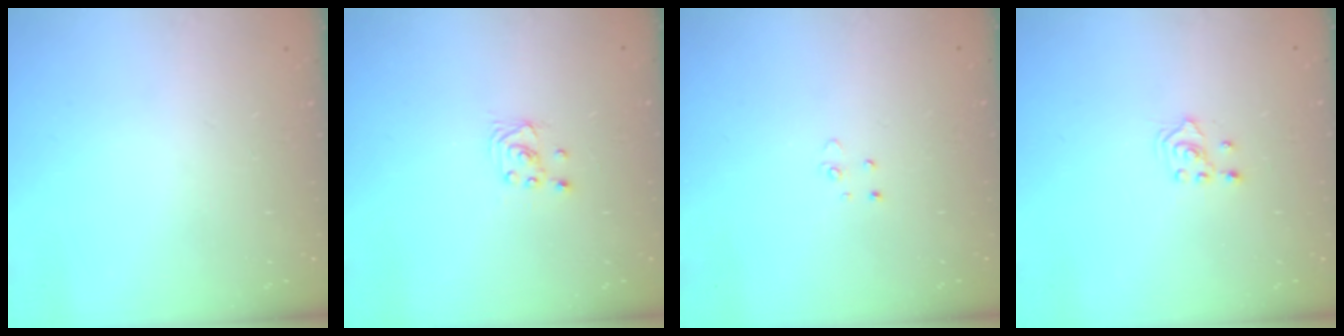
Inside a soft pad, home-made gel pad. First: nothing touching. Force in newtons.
{"total": 1.6, "press": 1.6, "slide": 0.0}
{"total": 2.6, "press": 2.6, "slide": 0.2}
{"total": 3.2, "press": 3.1, "slide": 1.0}